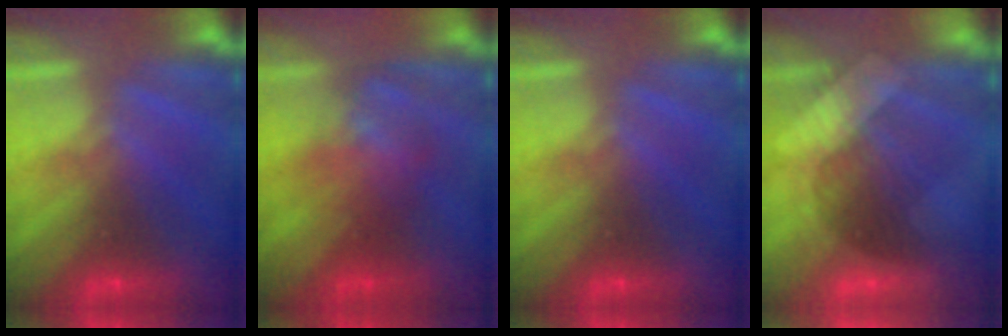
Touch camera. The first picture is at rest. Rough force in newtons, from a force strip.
{"total": 3.8}
{"total": 0.0}
{"total": 3.0}